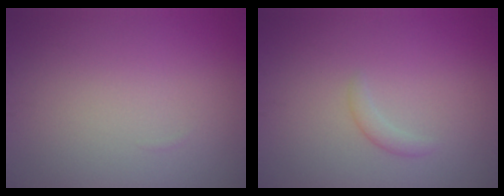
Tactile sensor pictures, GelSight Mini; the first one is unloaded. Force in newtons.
{"total": 1.0, "press": 1.0, "slide": 0.1}